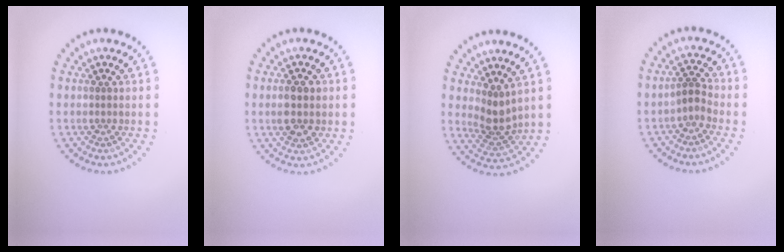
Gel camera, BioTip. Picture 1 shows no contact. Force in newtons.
{"total": 2.9, "press": 2.9, "slide": 0.1}
{"total": 2.5, "press": 1.9, "slide": 1.6}
{"total": 1.6, "press": 1.1, "slide": 1.2}